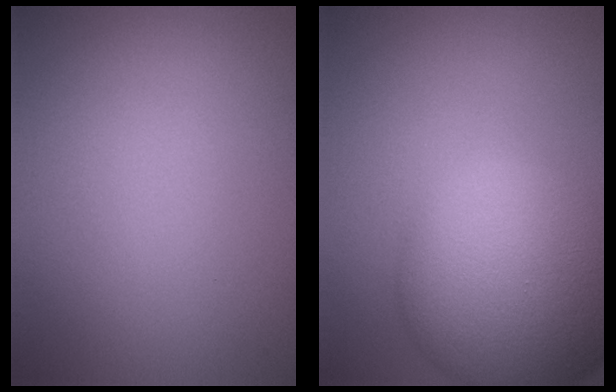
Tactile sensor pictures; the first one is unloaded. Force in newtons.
{"total": 13.1, "press": 13.1, "slide": 0.3}